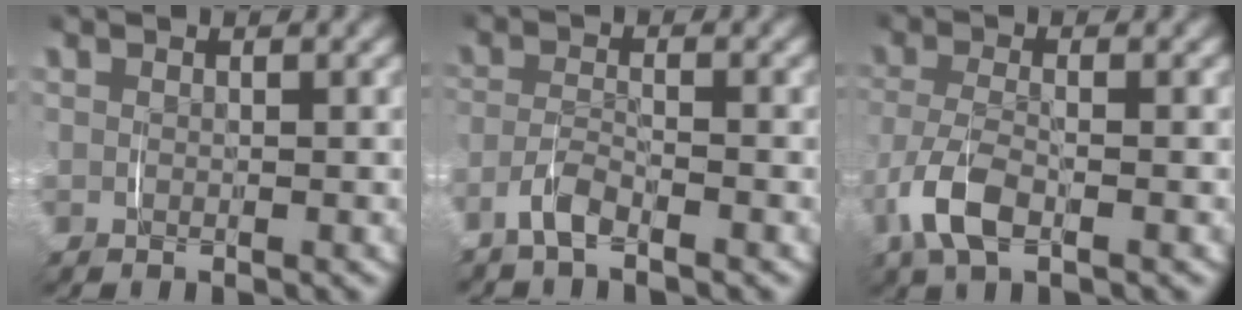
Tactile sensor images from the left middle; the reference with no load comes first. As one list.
[{"total": 2.4, "force": [-2.3, -0.2, 0.7], "torque": [-0.021, -0.001, -0.047]}, {"total": 3.8, "force": [-2.4, 1.2, 2.7], "torque": [-0.066, -0.013, -0.039]}]